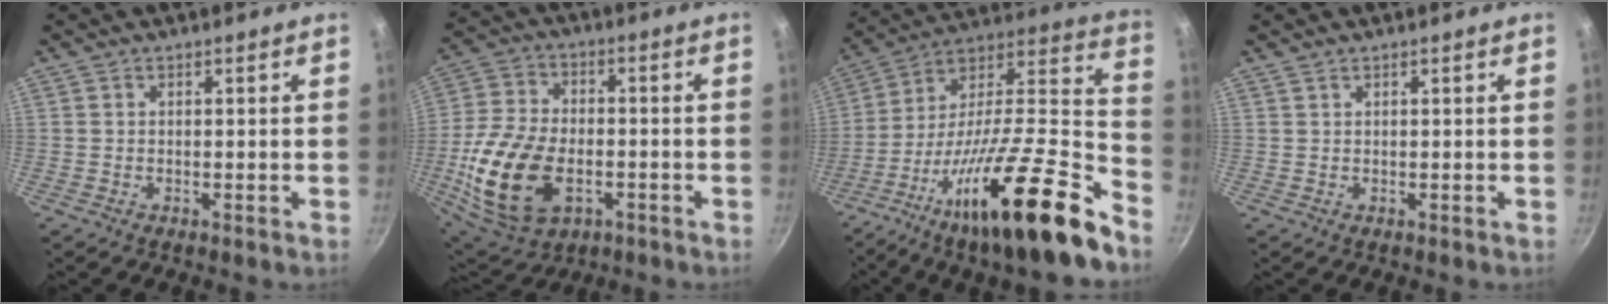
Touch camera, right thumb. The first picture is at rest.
{"total": 18.6, "force": [-4.8, 11.3, 13.9], "torque": [-0.276, 0.014, -0.082]}
{"total": 29.8, "force": [-17.3, 6.4, 23.5], "torque": [-0.303, 0.084, -0.296]}
{"total": 0.5, "force": [0.5, 0.1, 0.1], "torque": [-0.001, -0.004, 0.011]}